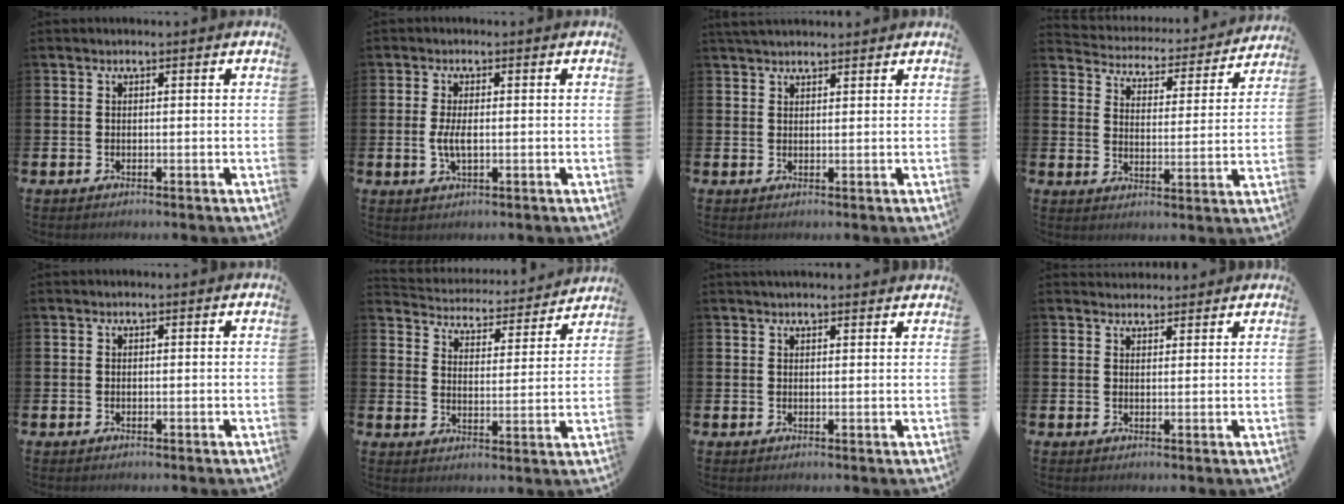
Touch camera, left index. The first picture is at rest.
{"total": 2.9, "force": [-0.1, 1.2, 2.6], "torque": [-0.047, 0.003, -0.003]}
{"total": 2.5, "force": [2.3, 0.6, 0.7], "torque": [-0.007, -0.007, 0.040]}
{"total": 4.4, "force": [4.3, 0.9, 0.2], "torque": [-0.026, -0.045, 0.067]}
{"total": 0.0}
{"total": 4.6, "force": [4.5, 0.9, 0.2], "torque": [-0.025, -0.045, 0.072]}
{"total": 1.8, "force": [1.8, 0.1, 0.3], "torque": [-0.004, -0.005, 0.032]}
{"total": 2.4, "force": [2.3, 0.7, -0.1], "torque": [0.007, -0.010, 0.040]}